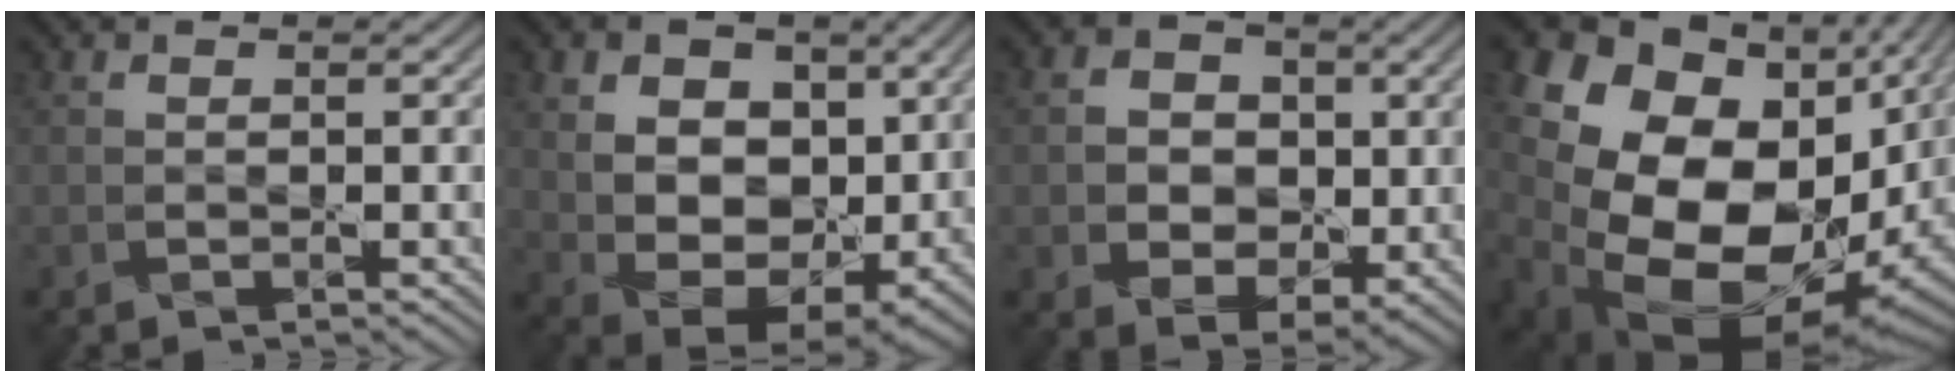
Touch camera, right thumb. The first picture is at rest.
{"total": 12.4, "force": [2.6, 8.9, 8.3], "torque": [-0.167, -0.001, 0.044]}
{"total": 6.7, "force": [0.0, 5.6, 3.8], "torque": [-0.086, -0.006, -0.002]}
{"total": 21.3, "force": [1.9, 15.3, 14.7], "torque": [-0.291, -0.034, 0.080]}